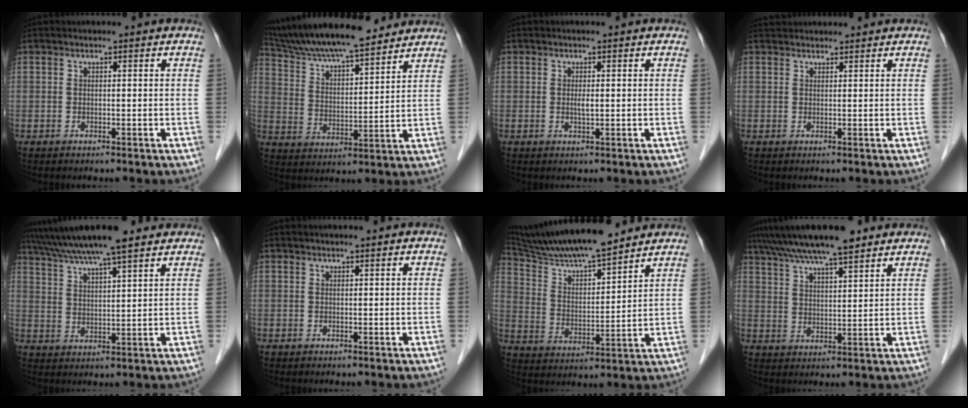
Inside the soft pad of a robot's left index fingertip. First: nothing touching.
{"total": 18.5, "force": [16.4, 2.7, 8.1], "torque": [-0.145, 0.025, 0.274]}
{"total": 1.1, "force": [0.1, 0.2, 1.1], "torque": [-0.024, -0.002, 0.002]}
{"total": 3.6, "force": [3.5, 0.7, 0.5], "torque": [-0.009, 0.036, 0.055]}
{"total": 13.5, "force": [11.4, 0.7, 7.3], "torque": [-0.127, 0.033, 0.179]}
{"total": 0.7, "force": [0.6, 0.0, 0.4], "torque": [-0.007, 0.005, 0.010]}
{"total": 15.3, "force": [13.8, 1.0, 6.5], "torque": [-0.124, 0.011, 0.242]}
{"total": 12.4, "force": [10.1, 1.6, 7.1], "torque": [-0.120, 0.033, 0.166]}